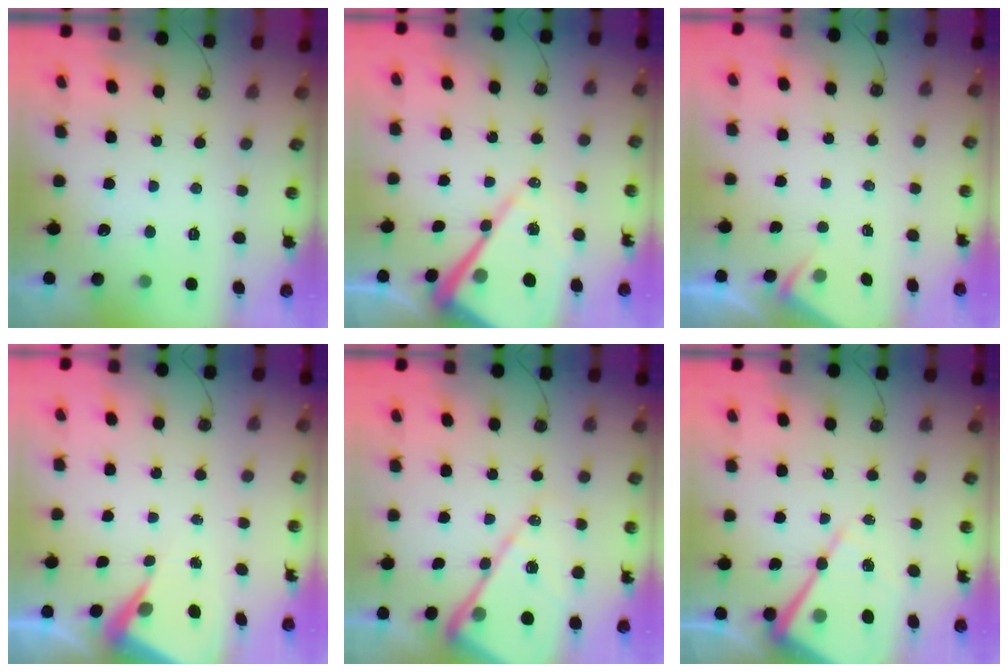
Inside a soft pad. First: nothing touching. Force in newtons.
{"total": 16.2, "press": 16.1, "slide": 1.7}
{"total": 2.6, "press": 2.6, "slide": 0.4}
{"total": 6.9, "press": 6.8, "slide": 0.6}
{"total": 14.7, "press": 14.6, "slide": 1.4}
{"total": 12.5, "press": 12.4, "slide": 1.0}